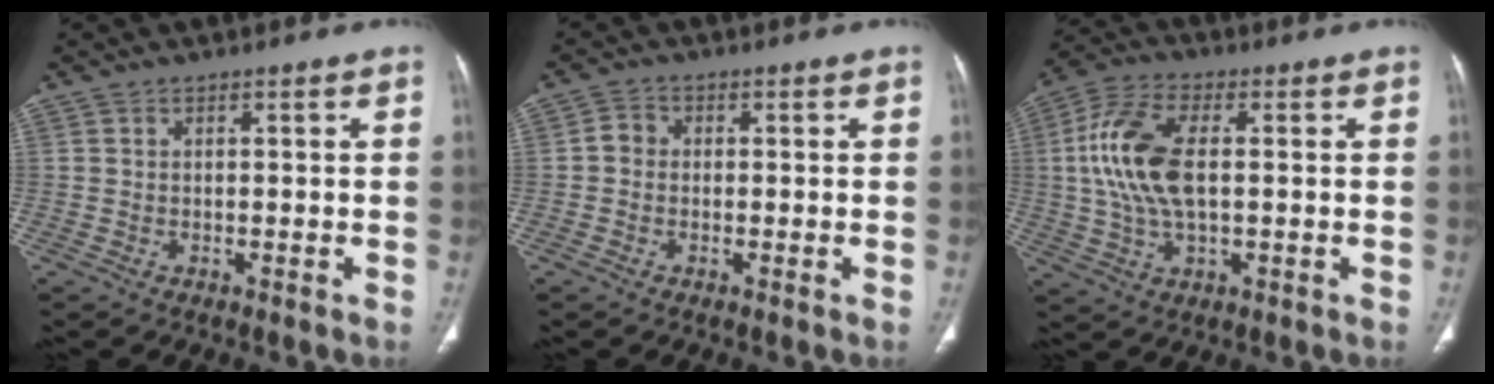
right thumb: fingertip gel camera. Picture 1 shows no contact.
{"total": 2.4, "force": [-0.3, 2.1, 1.2], "torque": [-0.013, 0.006, -0.014]}
{"total": 13.5, "force": [1.1, 6.8, 11.6], "torque": [-0.248, 0.015, 0.020]}